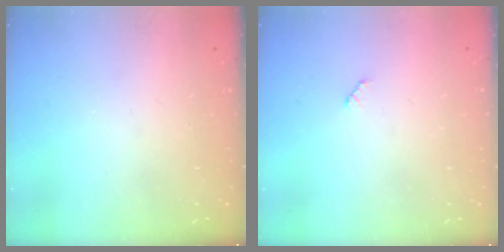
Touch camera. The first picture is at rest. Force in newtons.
{"total": 2.5, "press": 2.4, "slide": 0.4}